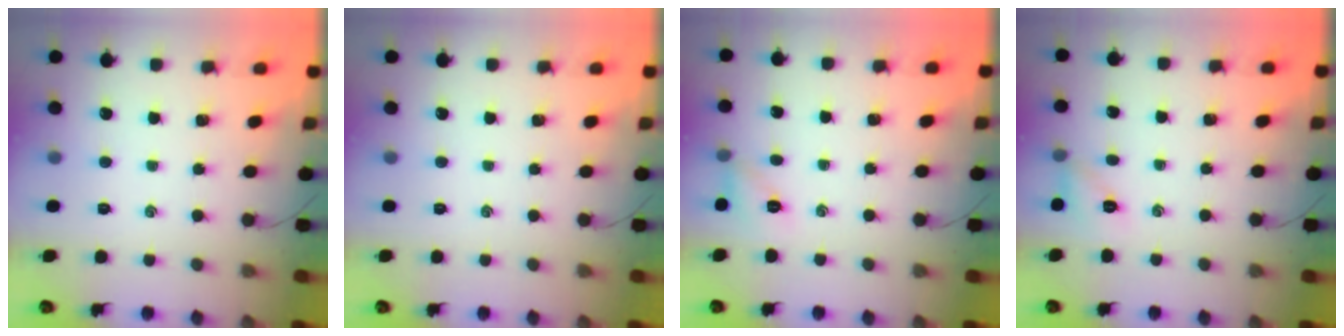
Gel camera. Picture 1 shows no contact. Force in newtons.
{"total": 0.0}
{"total": 6.3, "press": 6.2, "slide": 0.7}
{"total": 6.3, "press": 6.2, "slide": 0.7}